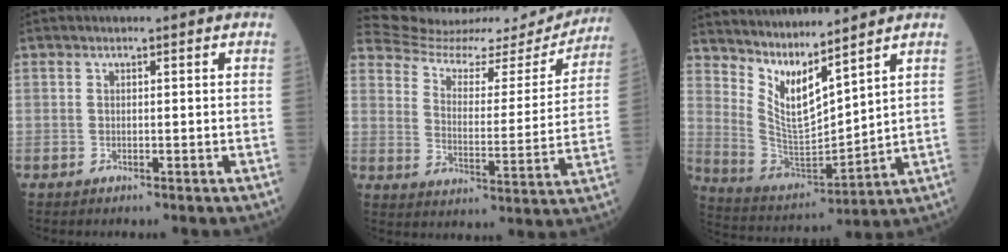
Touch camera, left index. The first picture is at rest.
{"total": 19.8, "force": [19.3, 3.6, 2.6], "torque": [-0.044, -0.049, 0.256]}
{"total": 9.2, "force": [7.4, 1.2, 5.4], "torque": [-0.123, -0.016, 0.159]}